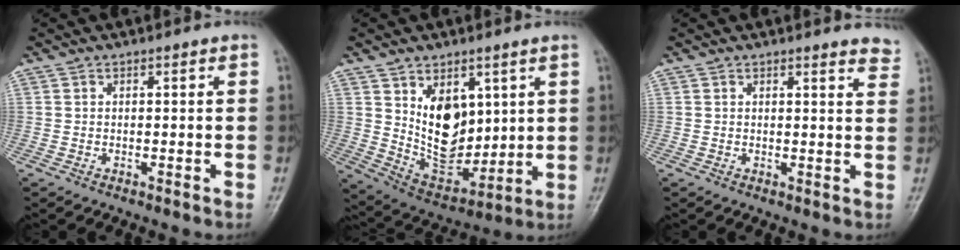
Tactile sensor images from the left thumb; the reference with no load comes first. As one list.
[{"total": 12.6, "force": [3.6, 8.0, 9.1], "torque": [-0.102, -0.037, 0.087]}, {"total": 3.7, "force": [3.5, 0.7, 1.0], "torque": [-0.003, -0.024, 0.023]}]